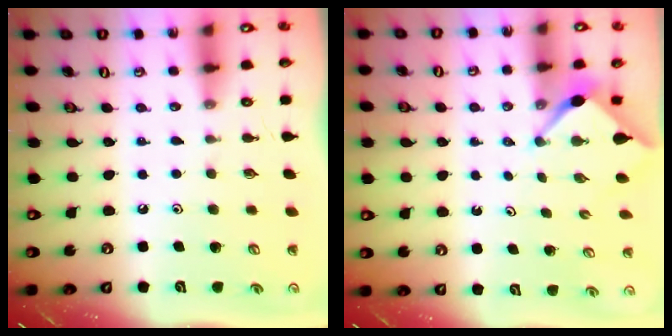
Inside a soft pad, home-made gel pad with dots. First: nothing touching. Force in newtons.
{"total": 2.6, "press": 2.6, "slide": 0.3}